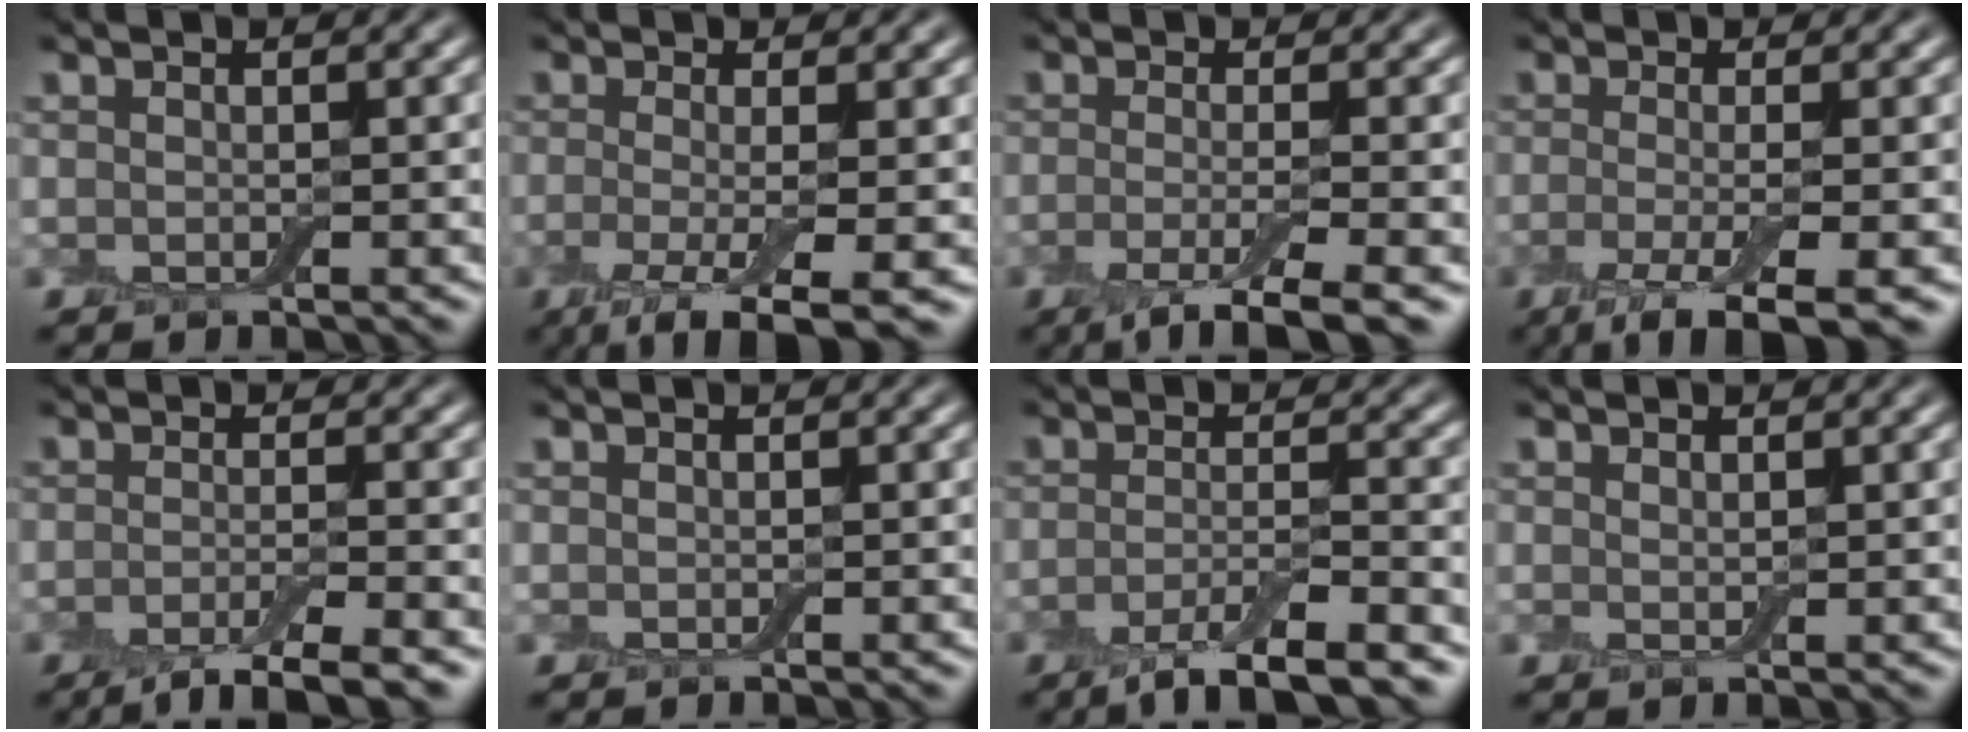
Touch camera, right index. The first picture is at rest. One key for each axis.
{"total": 6.7, "fx": -2.5, "fy": 1.8, "fz": 5.9, "tx": -0.100, "ty": -0.015, "tz": -0.047}
{"total": 5.4, "fx": -2.6, "fy": 1.3, "fz": 4.6, "tx": -0.073, "ty": -0.008, "tz": -0.054}
{"total": 6.0, "fx": -2.7, "fy": 1.6, "fz": 5.1, "tx": -0.082, "ty": -0.010, "tz": -0.056}
{"total": 4.7, "fx": -3.0, "fy": 1.0, "fz": 3.4, "tx": -0.051, "ty": -0.004, "tz": -0.059}
{"total": 0.0}
{"total": 5.8, "fx": -3.8, "fy": 1.2, "fz": 4.2, "tx": -0.069, "ty": -0.002, "tz": -0.069}
{"total": 0.6, "fx": 0.4, "fy": 0.1, "fz": 0.4, "tx": -0.008, "ty": -0.002, "tz": 0.008}